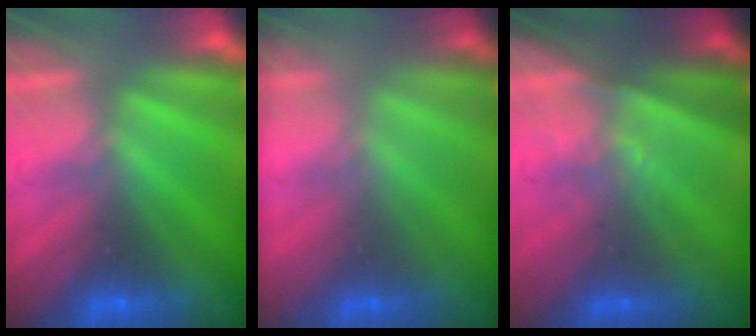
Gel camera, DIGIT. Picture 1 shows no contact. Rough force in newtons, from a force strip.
{"total": 1.7}
{"total": 1.4}